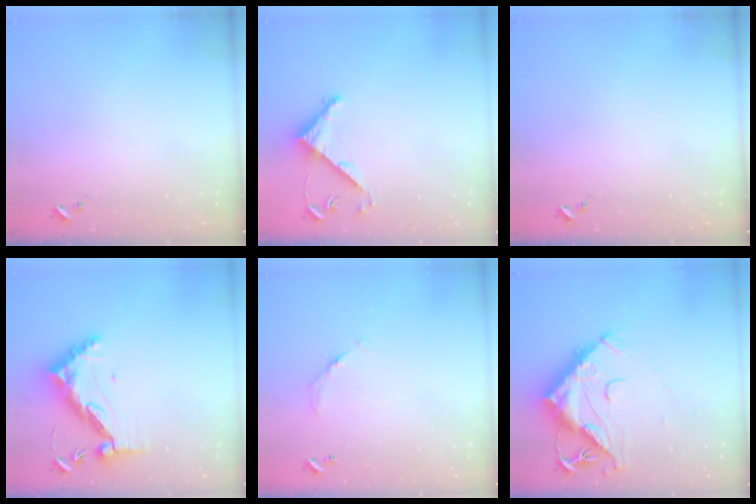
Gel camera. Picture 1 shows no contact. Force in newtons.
{"total": 4.8, "press": 4.8, "slide": 0.3}
{"total": 0.0}
{"total": 13.4, "press": 13.3, "slide": 1.4}
{"total": 5.0, "press": 5.0, "slide": 0.3}
{"total": 15.7, "press": 15.6, "slide": 1.4}